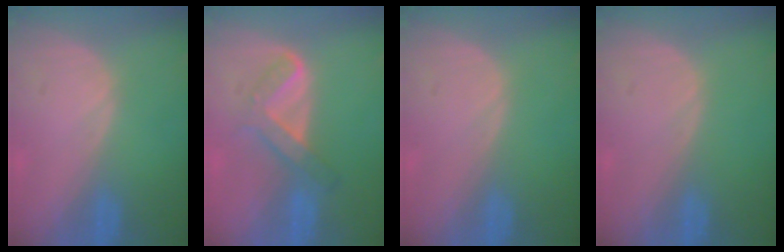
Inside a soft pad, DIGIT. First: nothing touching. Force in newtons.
{"total": 5.2, "press": 5.0, "slide": 1.5}
{"total": 0.0}
{"total": 0.0}